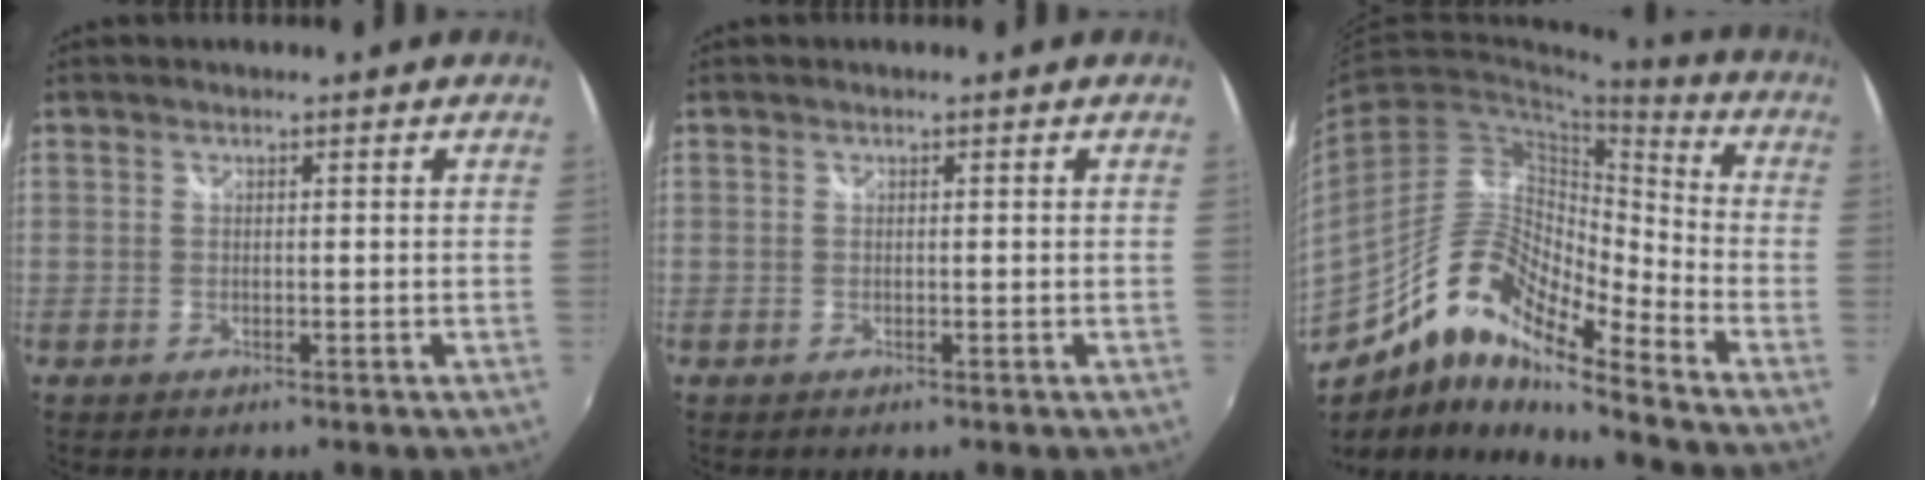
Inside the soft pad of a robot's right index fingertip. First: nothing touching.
{"total": 0.0}
{"total": 13.9, "force": [-9.6, 3.6, 9.4], "torque": [-0.165, 0.015, -0.193]}